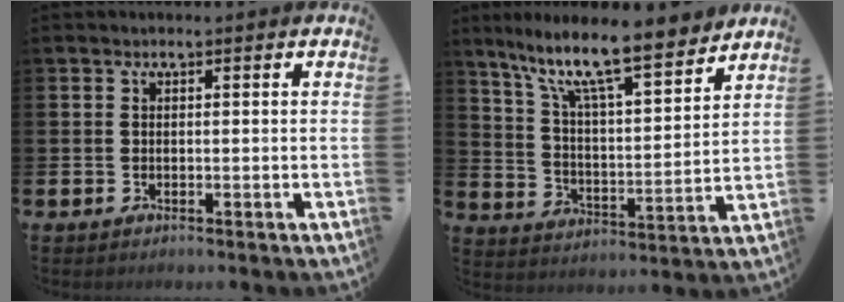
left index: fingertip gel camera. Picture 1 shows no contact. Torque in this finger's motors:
{"motor_torque": [1.31, -0.83, 0.87, 0.21]}